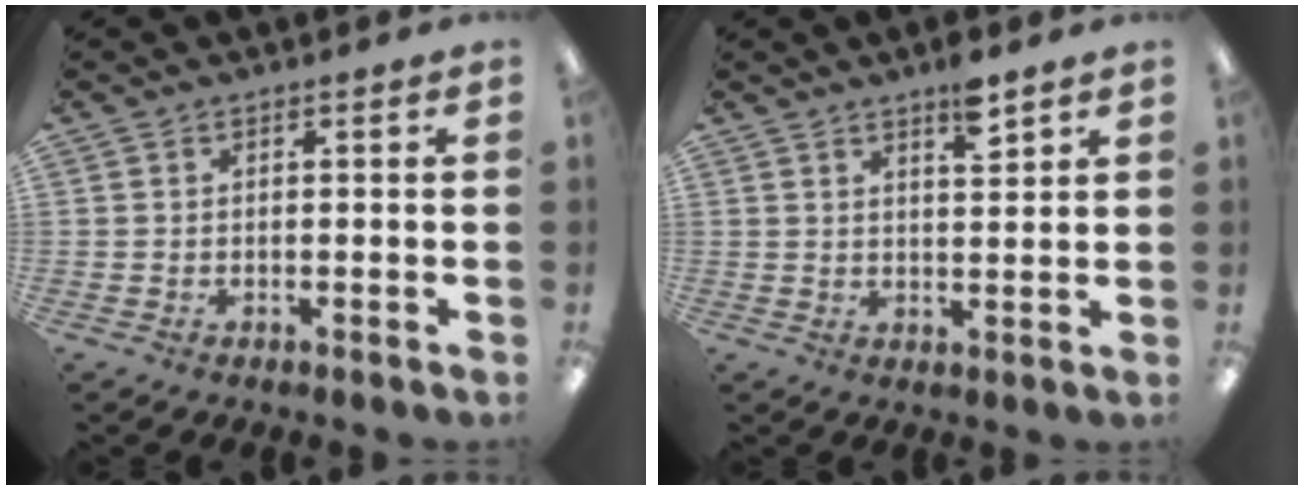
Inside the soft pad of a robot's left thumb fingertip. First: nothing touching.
{"total": 6.1, "force": [4.4, 1.8, 3.9], "torque": [-0.047, -0.025, 0.069]}